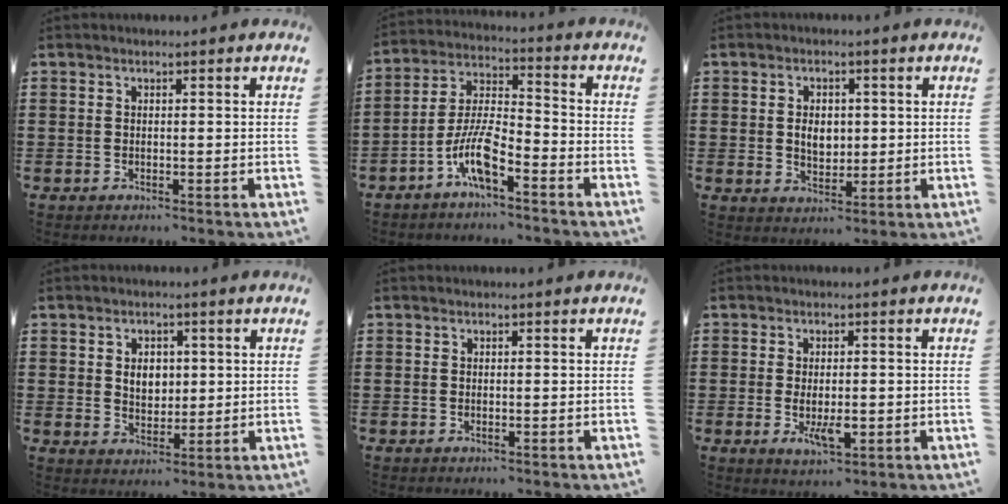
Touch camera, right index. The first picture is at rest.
{"total": 8.4, "force": [-5.0, 2.3, 6.4], "torque": [-0.145, -0.003, -0.097]}
{"total": 3.8, "force": [0.3, 2.6, 2.8], "torque": [-0.046, 0.001, 0.001]}
{"total": 3.7, "force": [0.7, 2.7, 2.5], "torque": [-0.050, 0.005, 0.010]}
{"total": 0.0}
{"total": 4.4, "force": [-0.9, 1.8, 3.9], "torque": [-0.066, -0.002, -0.017]}